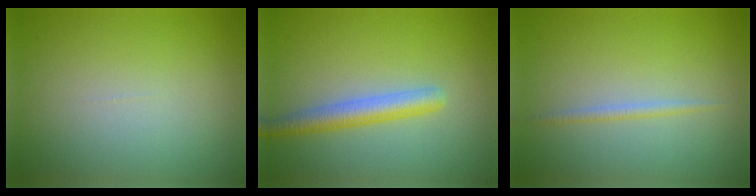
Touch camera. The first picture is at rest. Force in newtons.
{"total": 3.0, "press": 3.0, "slide": 0.1}
{"total": 0.7, "press": 0.7, "slide": 0.1}